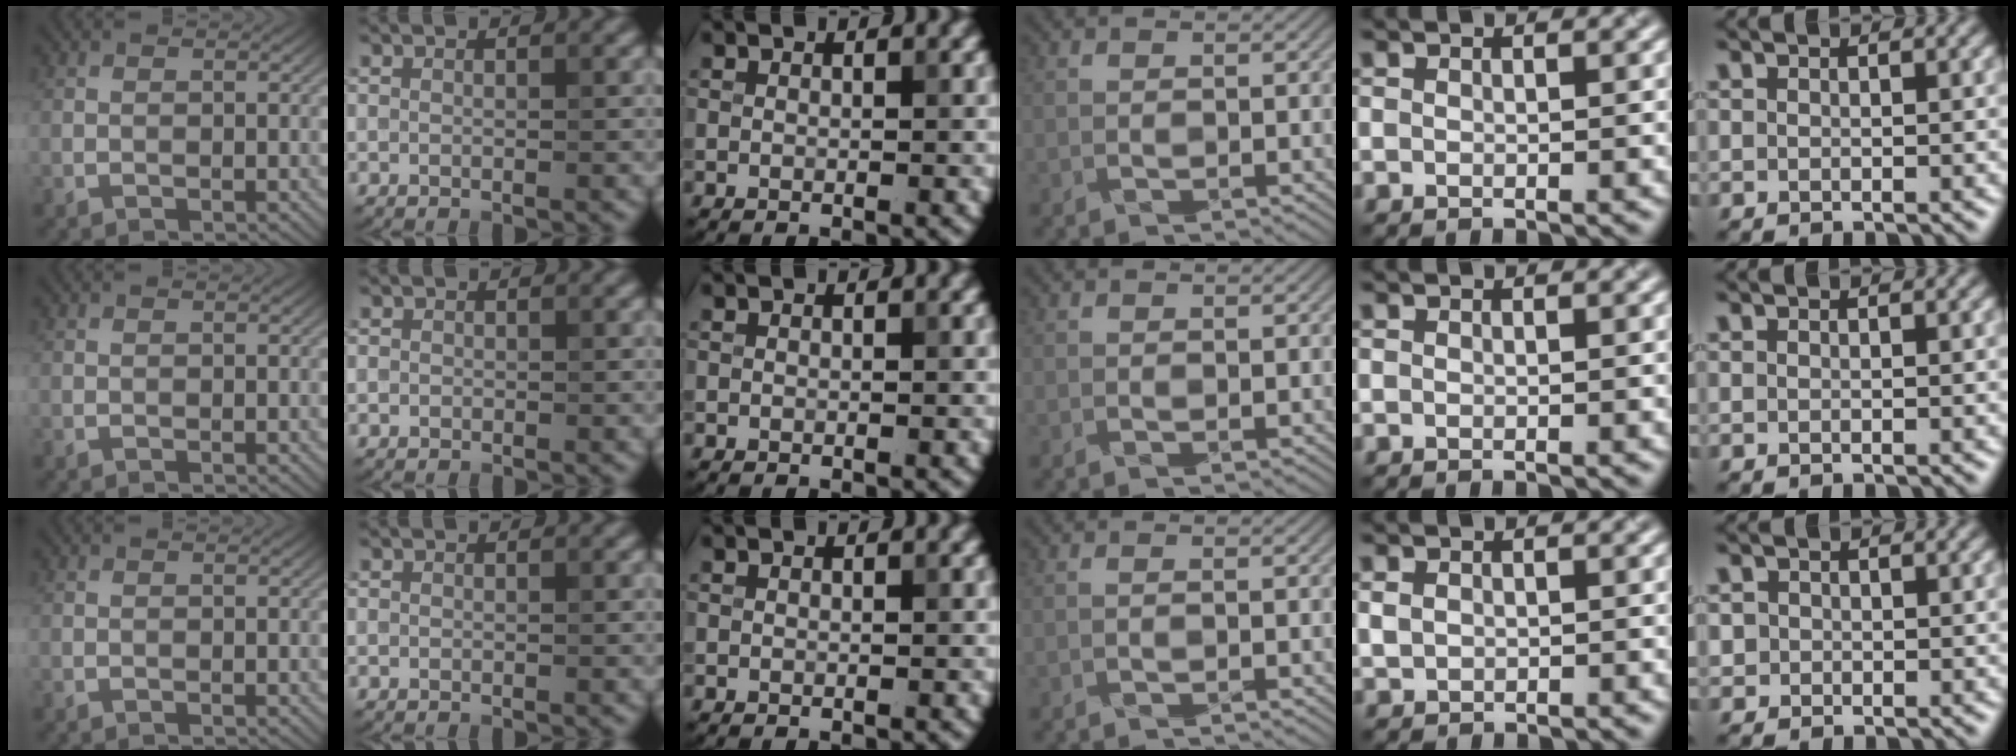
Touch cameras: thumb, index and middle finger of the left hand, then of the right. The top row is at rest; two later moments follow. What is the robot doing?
{"motion": "fold", "object": "paper towel"}